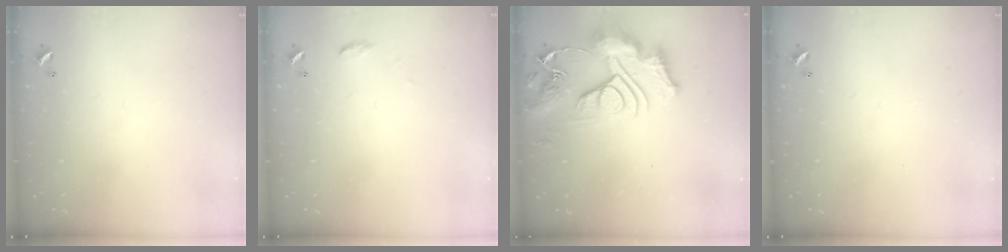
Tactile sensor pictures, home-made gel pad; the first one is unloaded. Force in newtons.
{"total": 5.0, "press": 5.0, "slide": 0.7}
{"total": 15.3, "press": 15.2, "slide": 1.6}
{"total": 0.0}